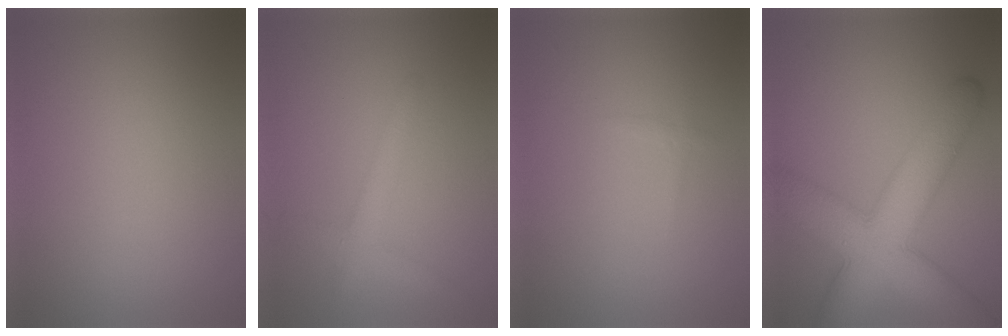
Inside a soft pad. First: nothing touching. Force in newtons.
{"total": 2.4, "press": 2.4, "slide": 0.1}
{"total": 0.5, "press": 0.5, "slide": 0.0}
{"total": 10.3, "press": 10.2, "slide": 0.4}